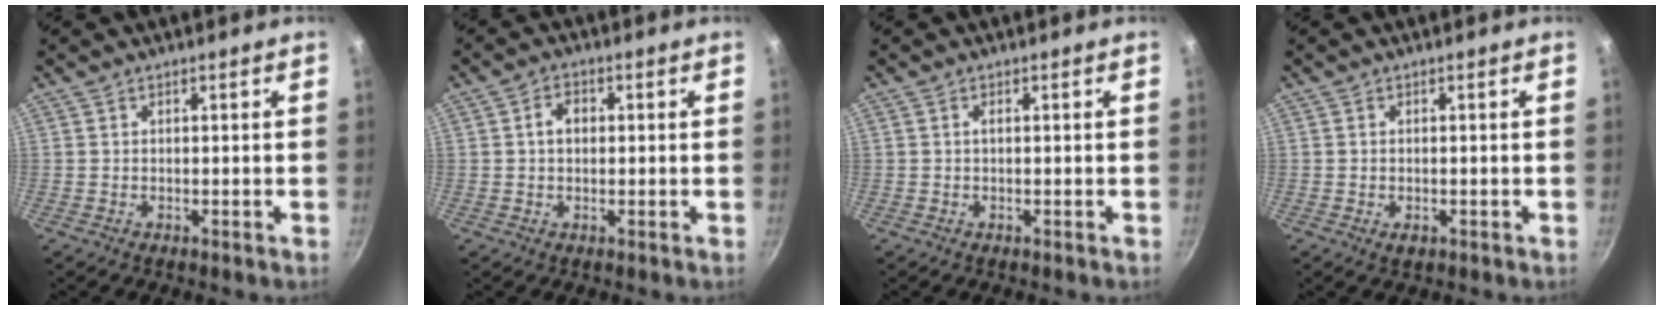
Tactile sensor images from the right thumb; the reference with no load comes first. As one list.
[{"total": 3.4, "force": [0.3, 2.5, 2.3], "torque": [-0.027, 0.011, 0.001]}, {"total": 0.6, "force": [0.0, 0.2, 0.6], "torque": [-0.011, 0.002, 0.000]}, {"total": 1.6, "force": [-0.5, 1.0, 1.1], "torque": [-0.018, -0.002, -0.008]}]